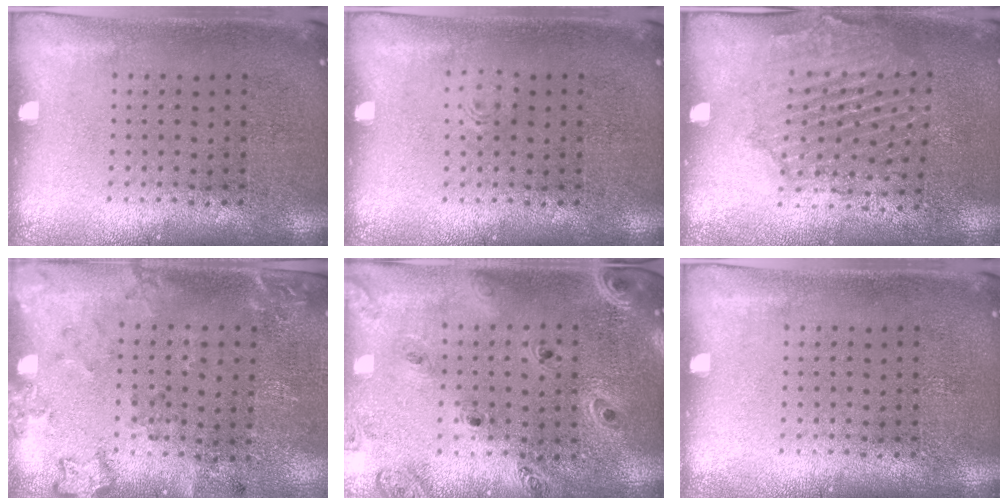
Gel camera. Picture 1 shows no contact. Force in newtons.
{"total": 0.6, "press": 0.6, "slide": 0.1}
{"total": 1.6, "press": 1.6, "slide": 0.3}
{"total": 2.0, "press": 1.4, "slide": 1.4}
{"total": 1.3, "press": 1.3, "slide": 0.2}
{"total": 0.0}